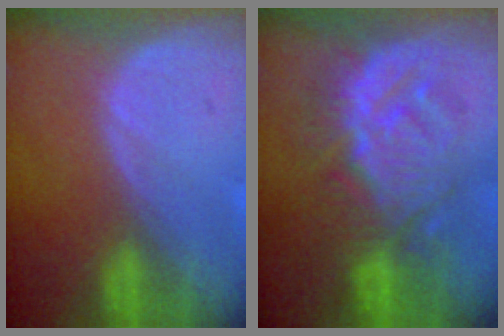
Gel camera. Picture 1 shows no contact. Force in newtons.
{"total": 9.5, "press": 9.4, "slide": 0.5}